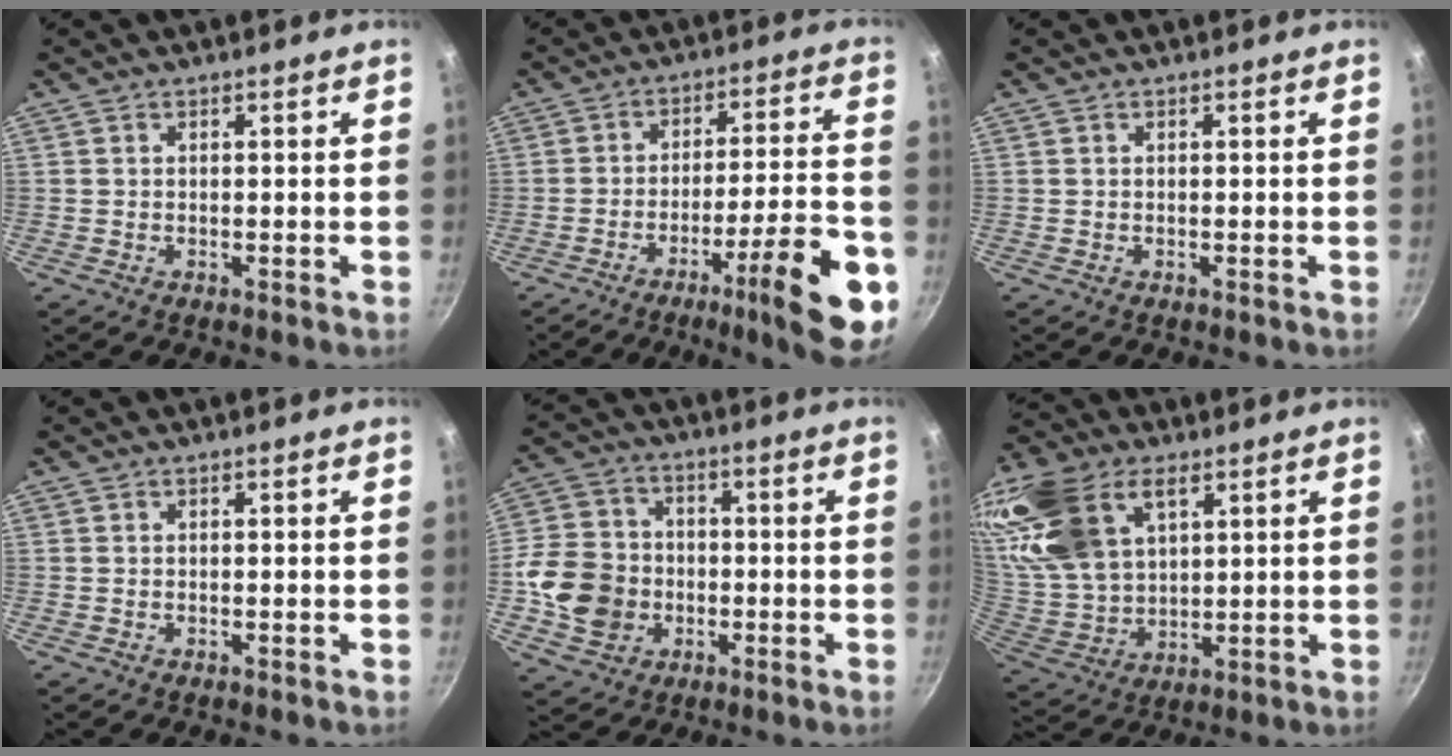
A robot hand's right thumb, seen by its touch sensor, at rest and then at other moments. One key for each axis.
{"total": 18.3, "fx": -8.4, "fy": 3.4, "fz": 15.9, "tx": -0.203, "ty": 0.041, "tz": -0.118}
{"total": 0.0}
{"total": 0.0}
{"total": 12.8, "fx": -2.3, "fy": 11.0, "fz": 6.0, "tx": -0.090, "ty": 0.023, "tz": -0.045}
{"total": 22.7, "fx": 10.2, "fy": 13.9, "fz": 14.7, "tx": -0.307, "ty": -0.006, "tz": 0.206}